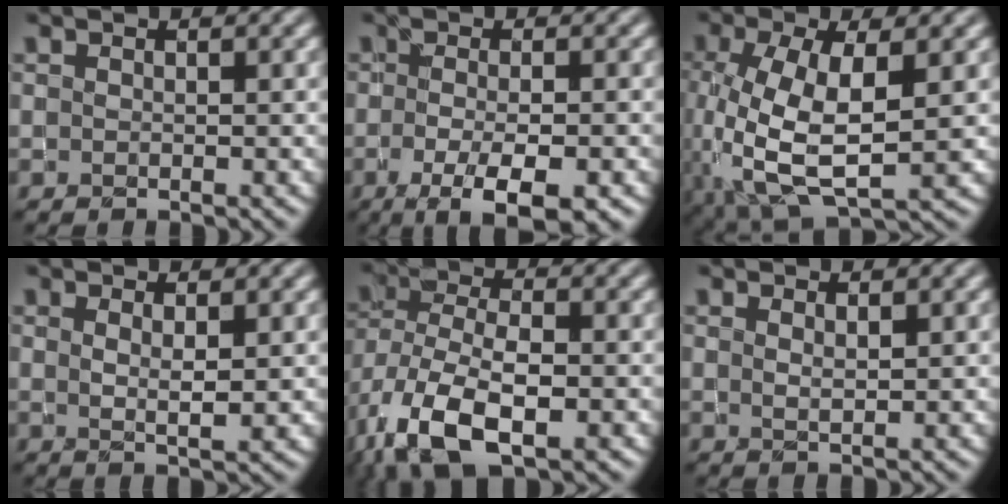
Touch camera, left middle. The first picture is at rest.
{"total": 5.9, "force": [-2.6, 1.6, 5.1], "torque": [-0.080, -0.010, -0.037]}
{"total": 8.9, "force": [-0.6, 4.3, 7.8], "torque": [-0.173, -0.006, -0.008]}
{"total": 1.9, "force": [0.8, 0.4, 1.7], "torque": [-0.030, -0.005, 0.016]}
{"total": 11.1, "force": [-5.0, 5.4, 8.4], "torque": [-0.181, -0.023, -0.086]}
{"total": 1.1, "force": [0.7, 0.2, 0.8], "torque": [-0.016, -0.001, 0.012]}